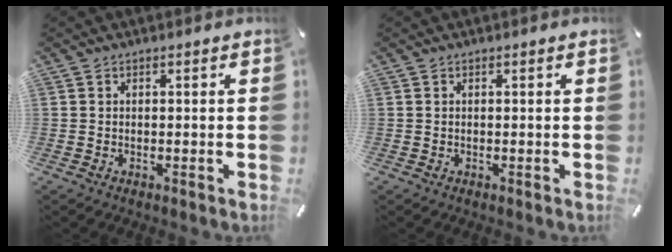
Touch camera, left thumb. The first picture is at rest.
{"total": 0.0}